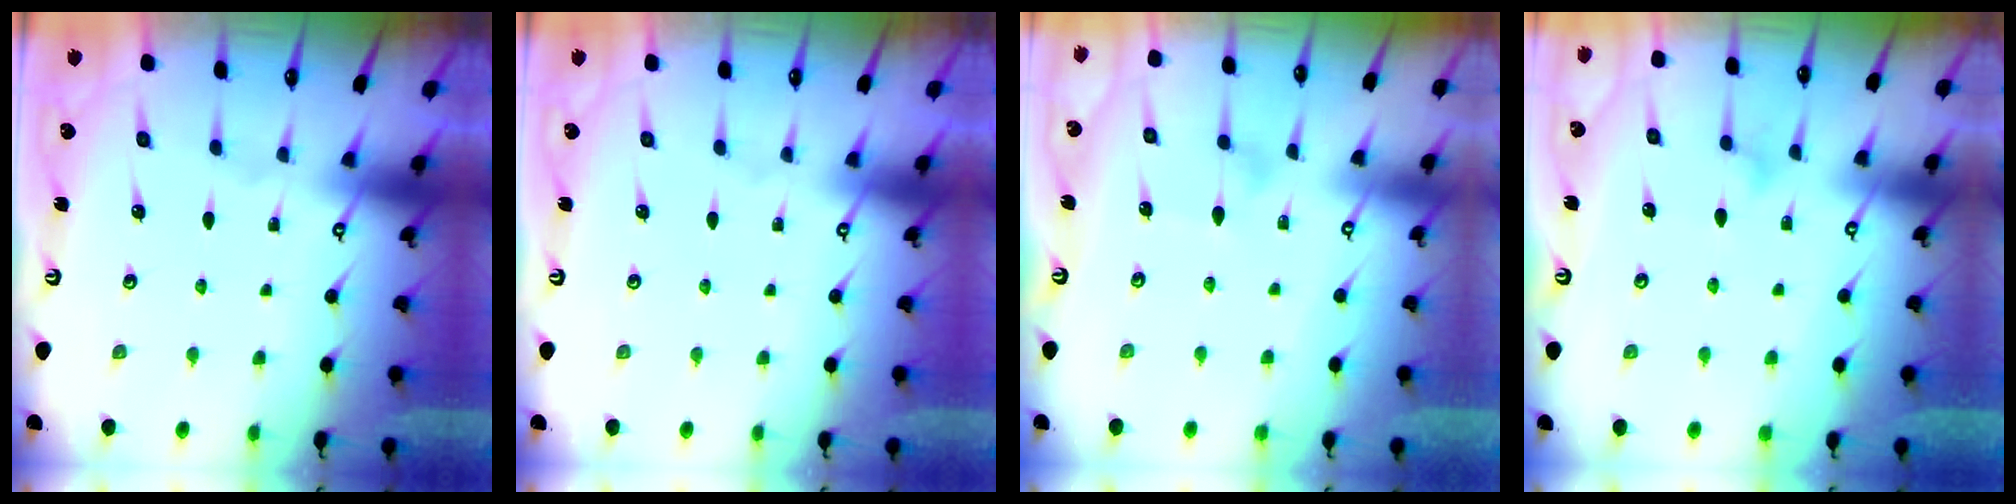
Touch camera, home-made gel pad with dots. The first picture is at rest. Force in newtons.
{"total": 0.0}
{"total": 6.5, "press": 6.5, "slide": 0.3}
{"total": 7.3, "press": 7.3, "slide": 0.4}